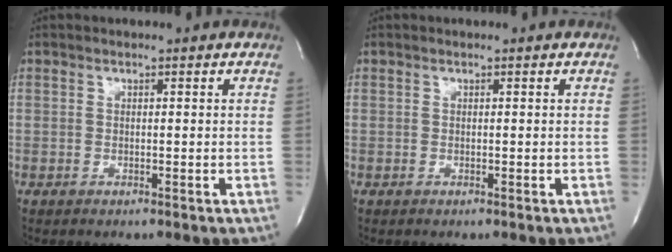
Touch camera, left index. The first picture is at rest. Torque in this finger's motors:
{"motor_torque": [-0.01, 0.04, 0.00, 0.00]}